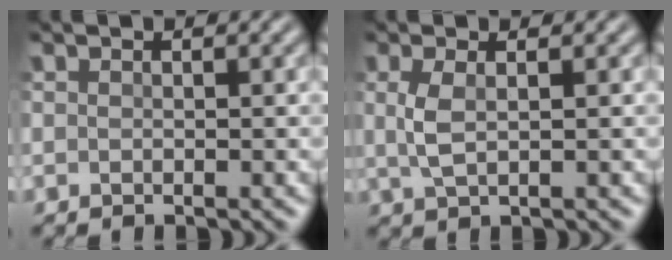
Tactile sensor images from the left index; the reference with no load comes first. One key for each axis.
{"total": 2.2, "fx": 0.2, "fy": 0.8, "fz": 2.1, "tx": -0.050, "ty": 0.001, "tz": 0.006}